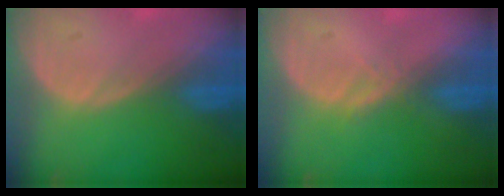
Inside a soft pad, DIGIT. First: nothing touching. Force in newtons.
{"total": 1.5, "press": 1.3, "slide": 0.8}